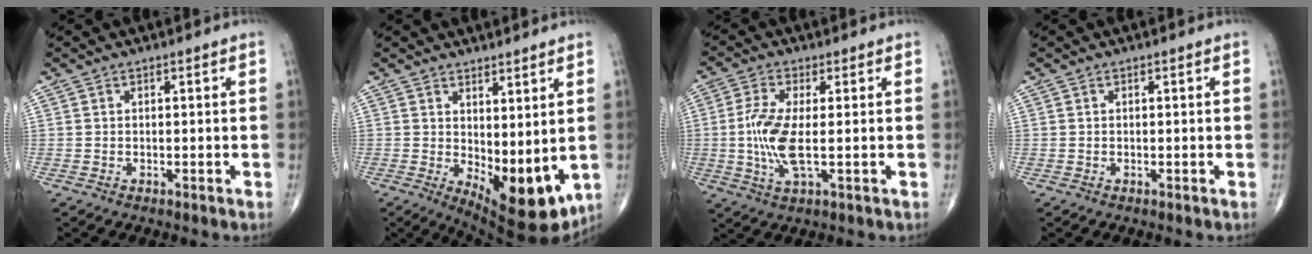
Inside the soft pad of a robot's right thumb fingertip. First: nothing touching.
{"total": 11.7, "force": [-0.1, 5.2, 10.5], "torque": [-0.135, -0.029, 0.017]}
{"total": 8.5, "force": [-0.4, 2.6, 8.1], "torque": [-0.191, -0.009, -0.011]}
{"total": 0.0}